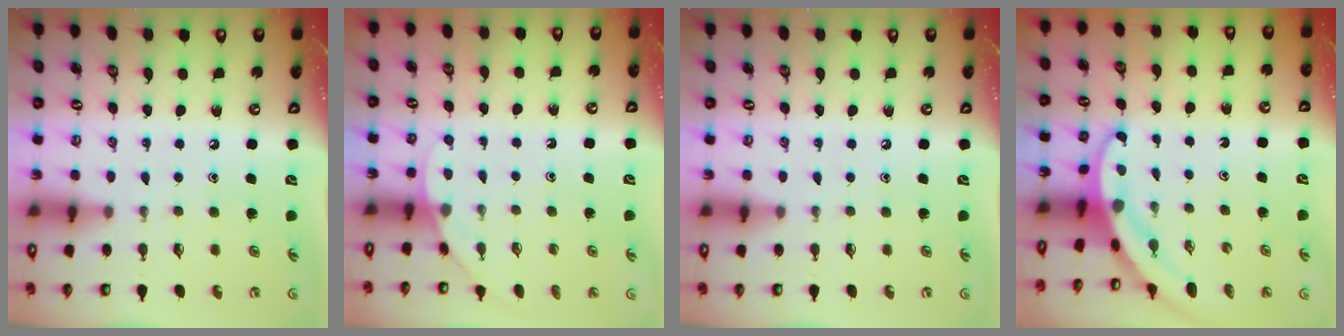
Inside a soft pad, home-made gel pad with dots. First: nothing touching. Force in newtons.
{"total": 3.6, "press": 3.6, "slide": 0.1}
{"total": 0.0}
{"total": 3.7, "press": 3.7, "slide": 0.2}